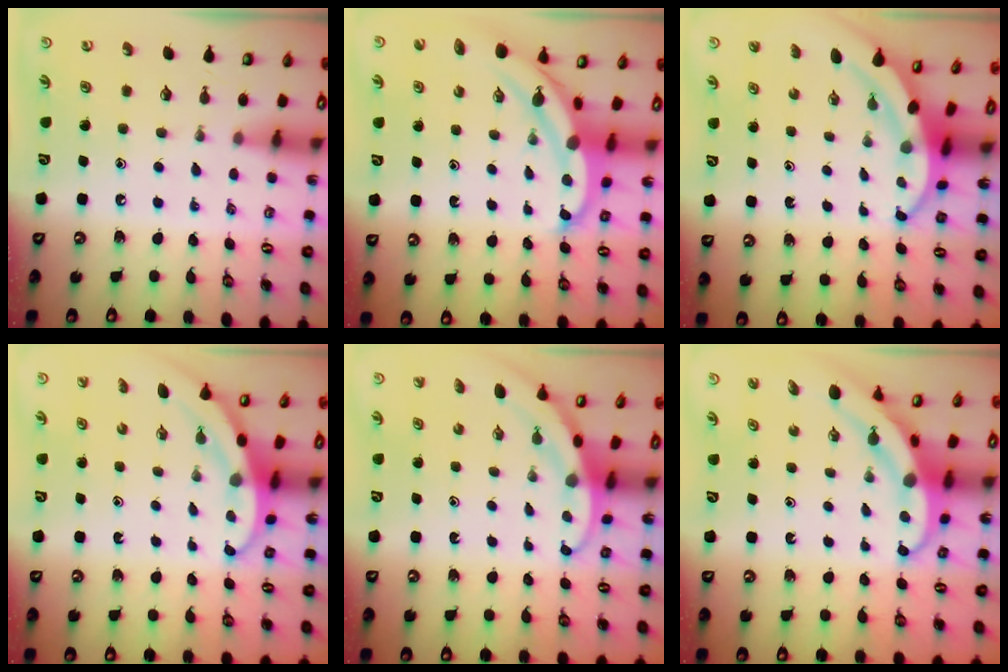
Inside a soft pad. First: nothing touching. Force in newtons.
{"total": 5.9, "press": 5.9, "slide": 0.3}
{"total": 4.4, "press": 4.4, "slide": 0.4}
{"total": 3.0, "press": 3.0, "slide": 0.1}
{"total": 3.0, "press": 3.0, "slide": 0.1}
{"total": 5.4, "press": 5.4, "slide": 0.8}